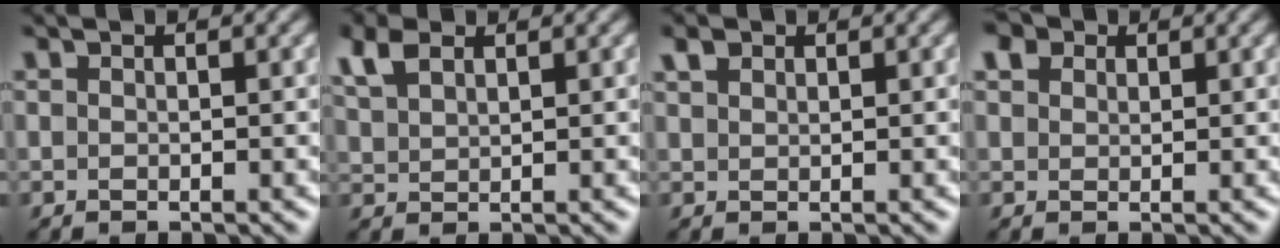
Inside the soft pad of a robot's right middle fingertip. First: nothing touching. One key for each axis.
{"total": 3.0, "fx": 2.0, "fy": 1.5, "fz": 1.6, "tx": -0.047, "ty": 0.008, "tz": 0.043}
{"total": 1.4, "fx": 1.0, "fy": 0.8, "fz": 0.5, "tx": -0.014, "ty": 0.001, "tz": 0.022}
{"total": 2.3, "fx": 1.6, "fy": 1.5, "fz": 0.7, "tx": -0.017, "ty": 0.003, "tz": 0.027}